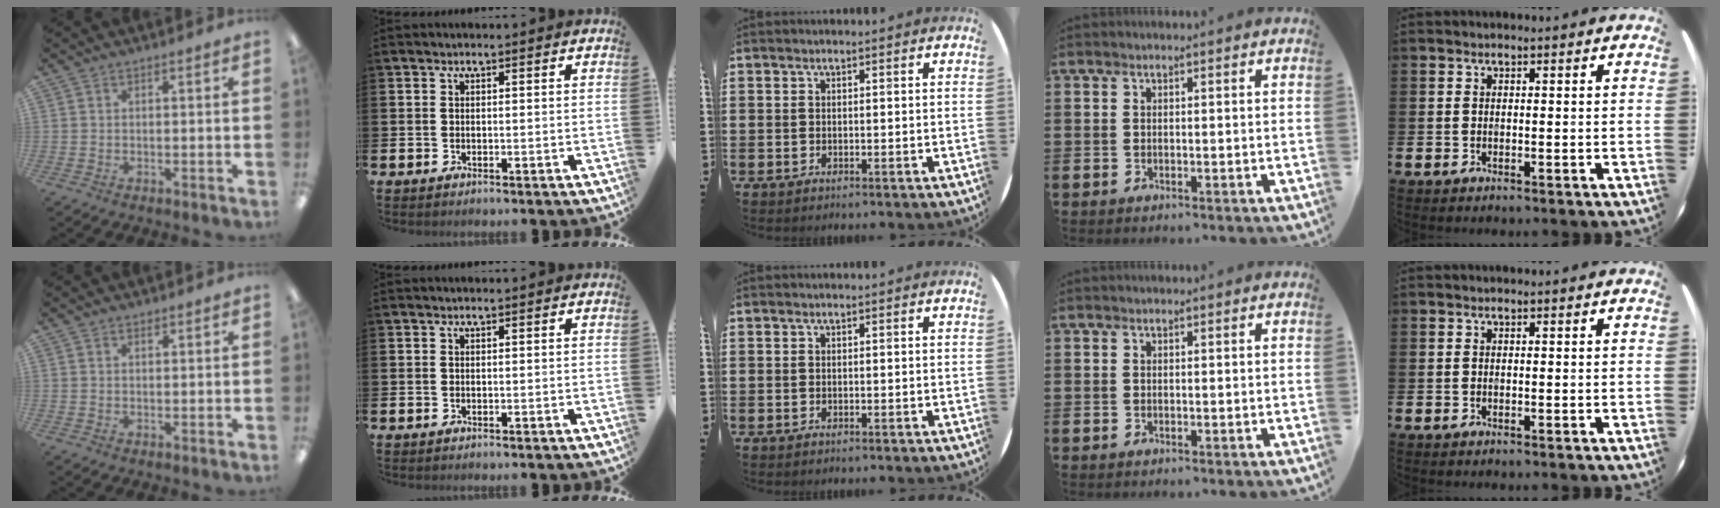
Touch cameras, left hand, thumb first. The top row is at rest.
{"thumb": {"total": 0.7, "force": [0.6, 0.3, 0.1], "torque": [-0.003, -0.001, 0.012]}}